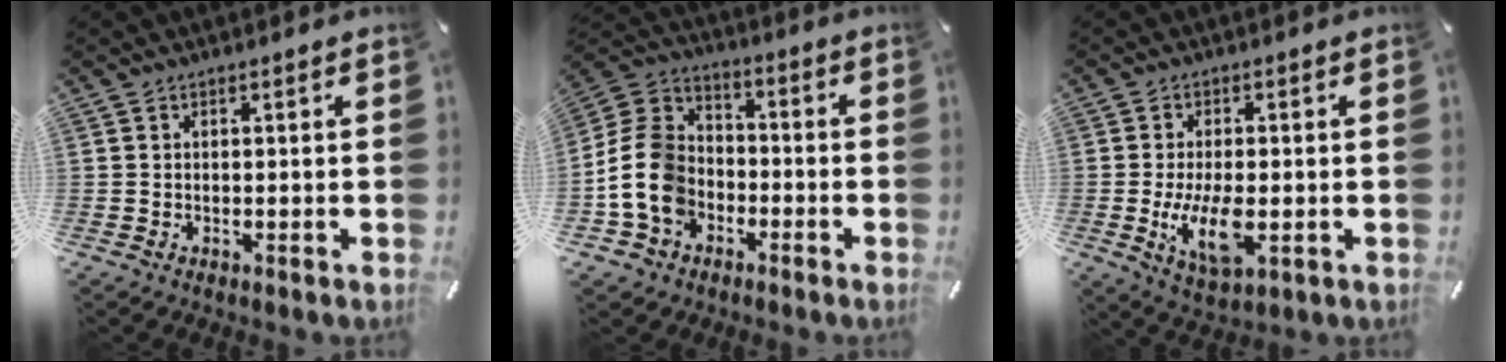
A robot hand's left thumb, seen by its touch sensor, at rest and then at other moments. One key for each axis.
{"total": 13.5, "fx": -4.3, "fy": 11.0, "fz": 6.6, "tx": -0.152, "ty": 0.035, "tz": -0.078}
{"total": 10.0, "fx": -1.9, "fy": 4.6, "fz": 8.6, "tx": -0.176, "ty": -0.014, "tz": -0.029}